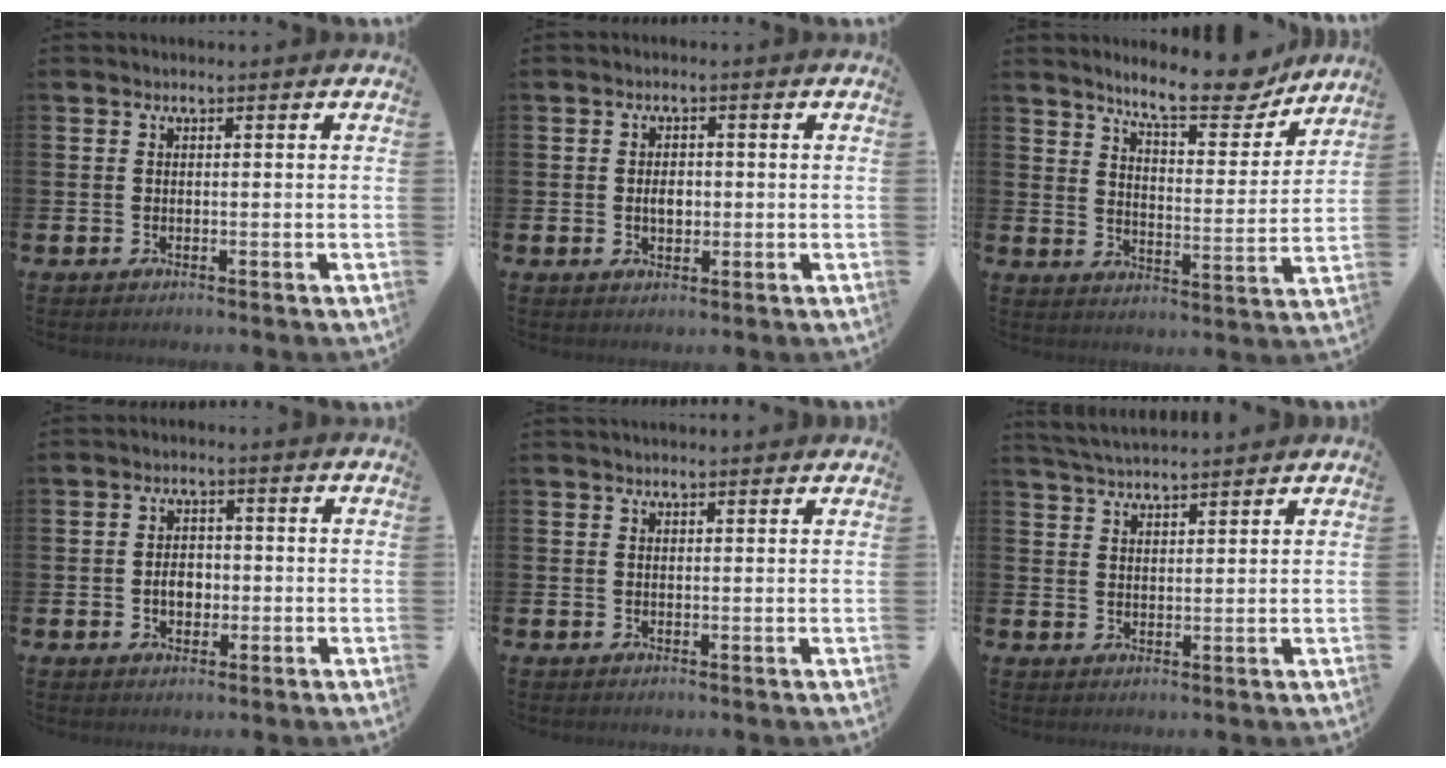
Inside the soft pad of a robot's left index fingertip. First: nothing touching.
{"total": 2.5, "force": [-0.1, 1.6, 1.8], "torque": [-0.018, -0.001, -0.008]}
{"total": 10.2, "force": [9.3, 2.0, 3.9], "torque": [-0.075, -0.059, 0.160]}
{"total": 3.1, "force": [-0.6, 2.2, 2.1], "torque": [-0.022, -0.002, -0.017]}
{"total": 1.3, "force": [1.2, 0.0, 0.3], "torque": [0.005, -0.004, 0.020]}
{"total": 3.9, "force": [3.9, 0.0, 0.4], "torque": [-0.022, -0.017, 0.071]}